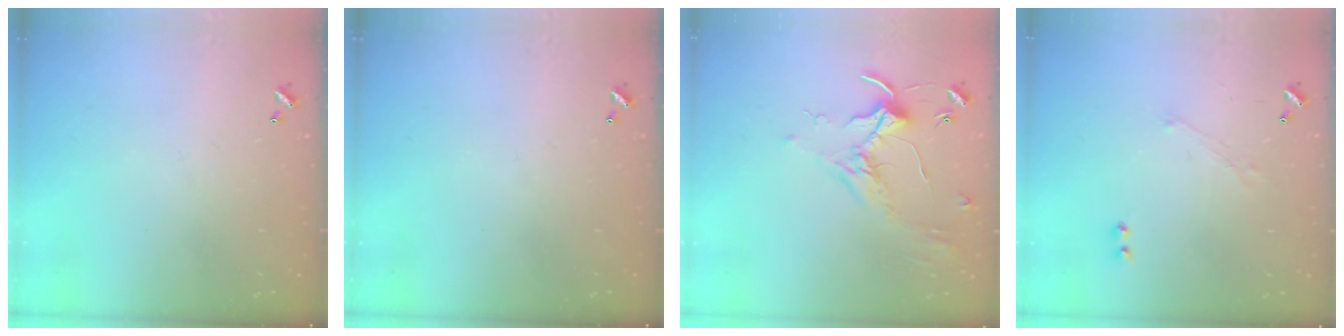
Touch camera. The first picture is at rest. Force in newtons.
{"total": 0.0}
{"total": 1.7, "press": 1.7, "slide": 0.4}
{"total": 1.0, "press": 0.9, "slide": 0.5}